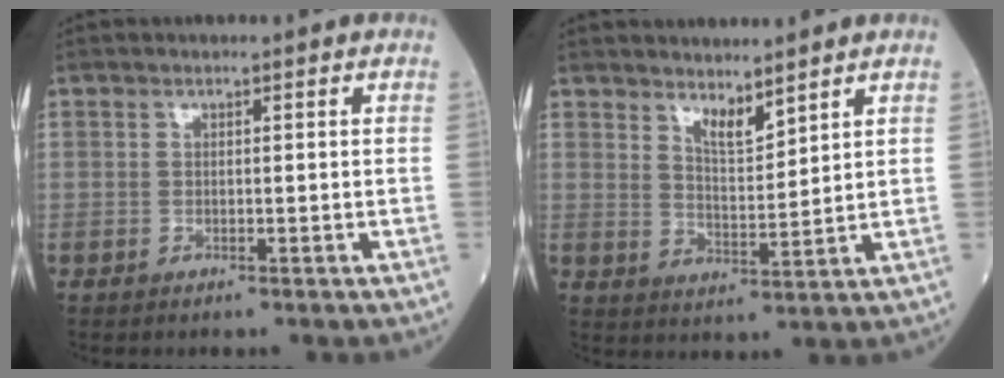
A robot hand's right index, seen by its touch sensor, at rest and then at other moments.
{"total": 4.0, "force": [3.4, 0.7, 2.0], "torque": [-0.038, -0.014, 0.068]}